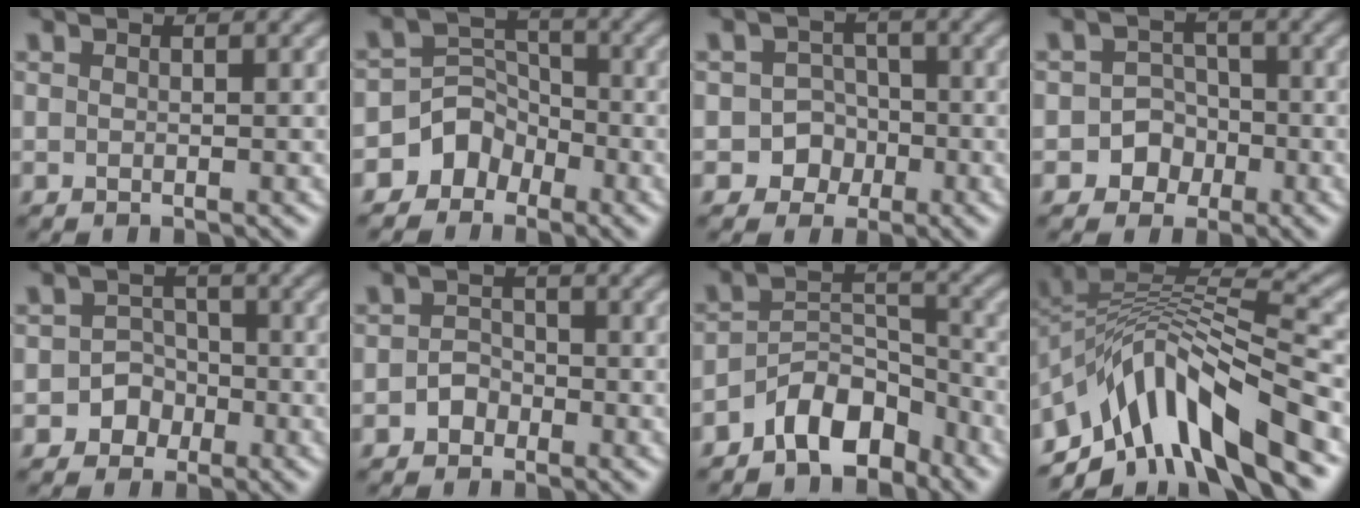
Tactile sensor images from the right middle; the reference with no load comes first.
{"total": 4.1, "force": [-2.7, 3.1, 0.5], "torque": [0.017, 0.019, -0.061]}
{"total": 3.9, "force": [-1.7, 3.5, 0.5], "torque": [0.027, 0.006, -0.038]}
{"total": 3.5, "force": [-1.5, 3.1, 0.5], "torque": [0.027, 0.009, -0.038]}
{"total": 3.0, "force": [-1.4, 2.6, 0.4], "torque": [0.027, 0.011, -0.036]}
{"total": 1.6, "force": [-0.8, 1.3, 0.4], "torque": [-0.006, 0.008, -0.017]}
{"total": 5.8, "force": [-4.2, 2.9, 2.8], "torque": [-0.039, 0.009, -0.084]}
{"total": 11.0, "force": [-5.7, 4.3, 8.4], "torque": [-0.140, 0.013, -0.100]}